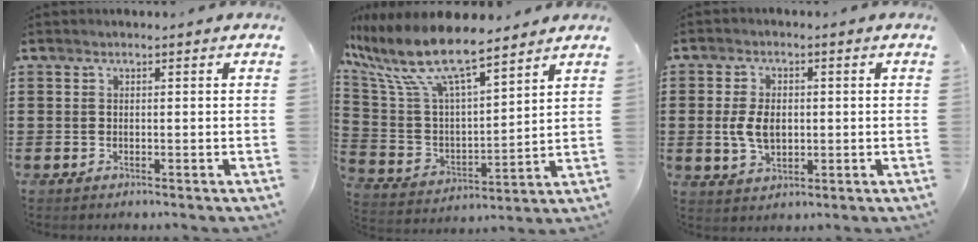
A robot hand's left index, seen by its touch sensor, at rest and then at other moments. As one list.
[{"total": 11.5, "force": [9.2, 2.4, 6.6], "torque": [-0.171, -0.051, 0.159]}, {"total": 5.6, "force": [0.0, 3.6, 4.3], "torque": [-0.092, 0.002, -0.006]}]